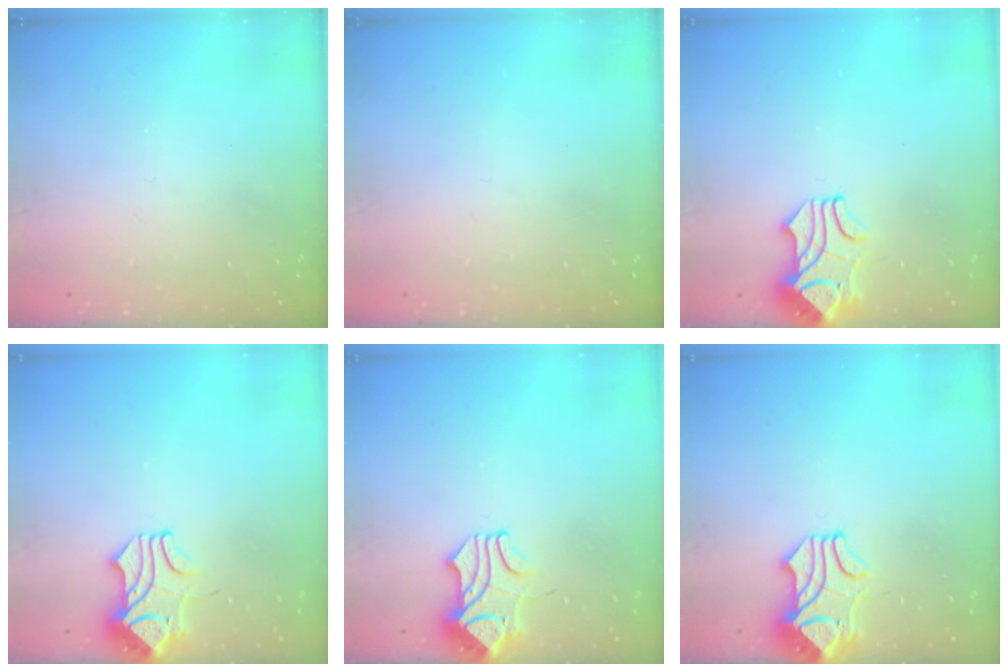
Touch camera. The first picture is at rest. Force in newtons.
{"total": 0.0}
{"total": 2.0, "press": 1.8, "slide": 0.8}
{"total": 1.9, "press": 1.8, "slide": 0.7}
{"total": 1.9, "press": 1.8, "slide": 0.7}
{"total": 2.3, "press": 2.0, "slide": 1.2}